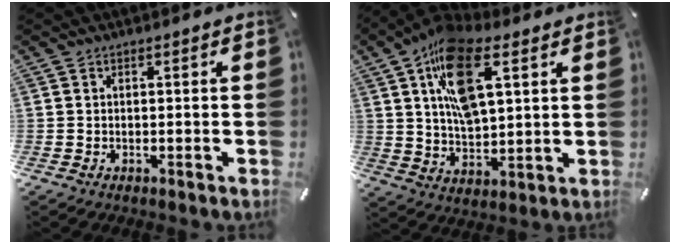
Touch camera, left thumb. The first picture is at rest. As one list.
[{"total": 16.7, "force": [7.4, 8.5, 12.3], "torque": [-0.224, -0.013, 0.129]}]